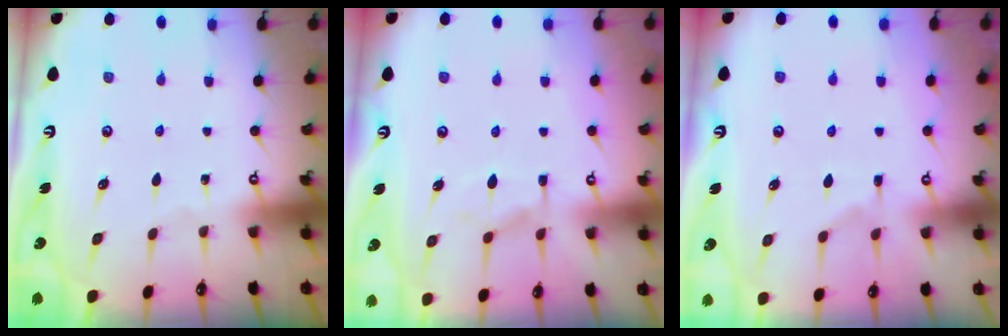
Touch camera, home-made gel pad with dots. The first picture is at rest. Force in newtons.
{"total": 1.7, "press": 1.1, "slide": 1.4}
{"total": 1.7, "press": 1.0, "slide": 1.3}